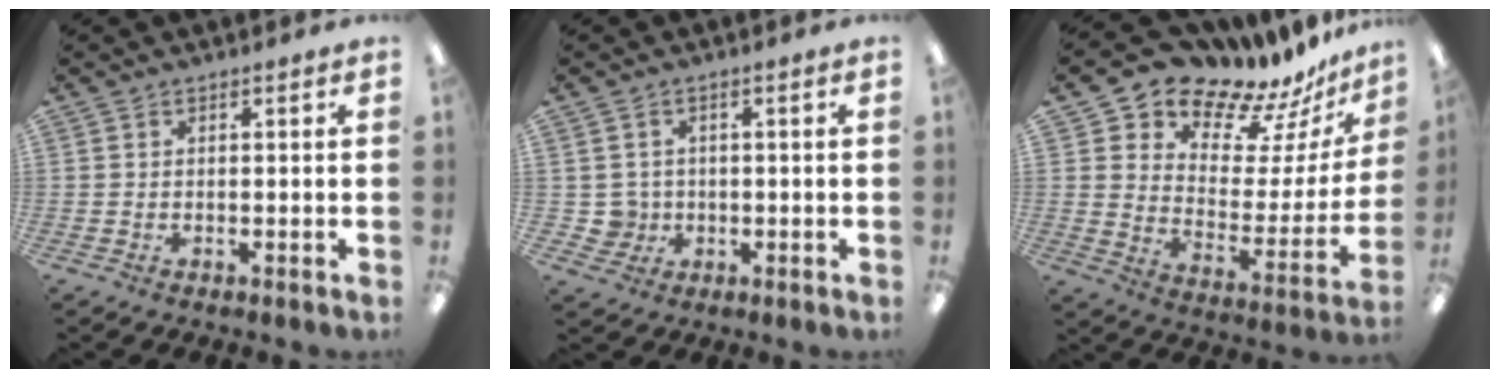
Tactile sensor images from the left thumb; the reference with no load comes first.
{"total": 3.8, "force": [0.1, 3.8, 0.4], "torque": [-0.008, 0.004, 0.003]}
{"total": 14.1, "force": [12.6, 5.9, 2.5], "torque": [-0.052, -0.120, 0.220]}